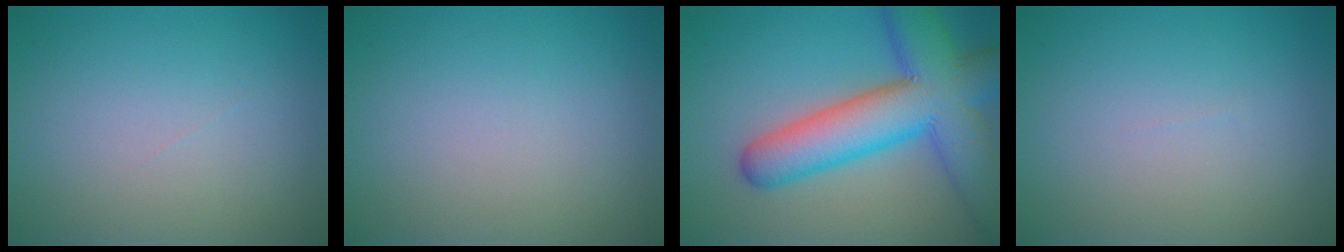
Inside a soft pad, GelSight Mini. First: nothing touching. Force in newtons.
{"total": 0.0}
{"total": 10.8, "press": 10.8, "slide": 0.5}
{"total": 0.0}